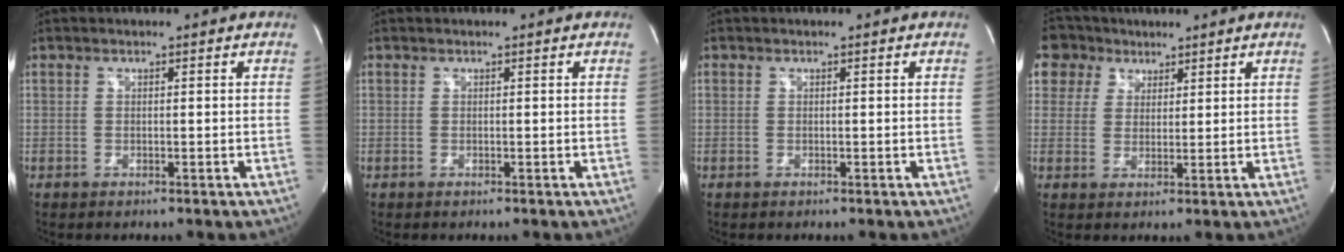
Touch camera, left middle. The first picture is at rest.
{"total": 0.0}
{"total": 0.0}
{"total": 7.5, "force": [4.6, 6.0, 0.3], "torque": [-0.009, 0.024, 0.090]}